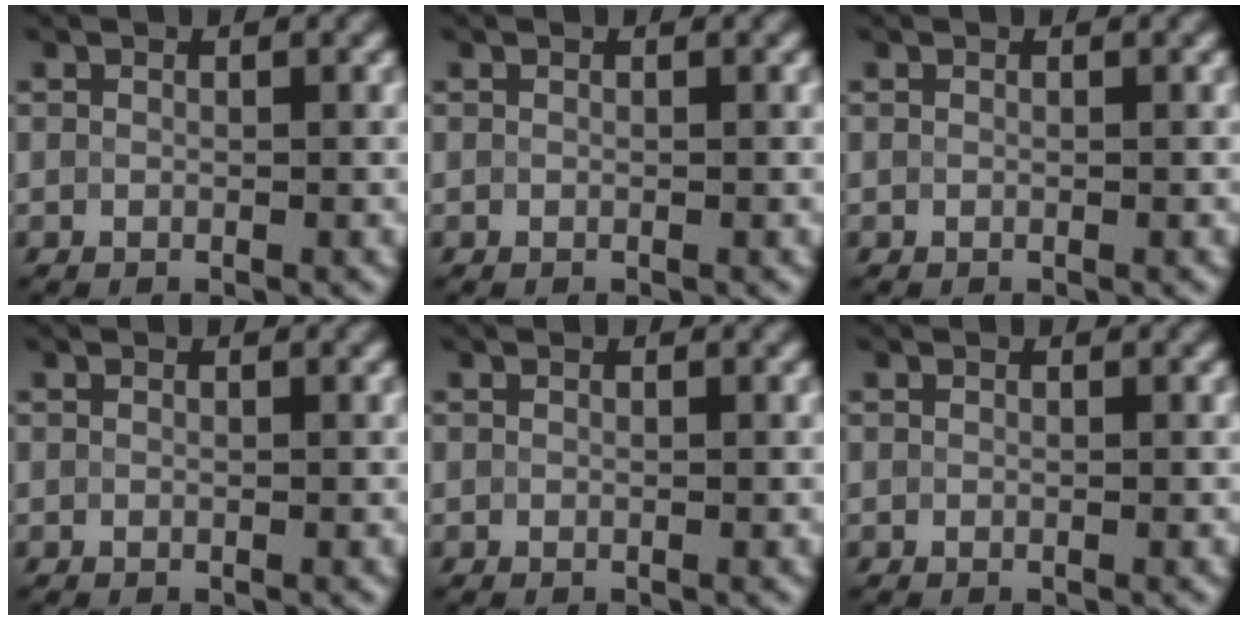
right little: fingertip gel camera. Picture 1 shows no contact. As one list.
[{"total": 0.0}, {"total": 0.0}, {"total": 0.0}, {"total": 0.0}, {"total": 0.0}]